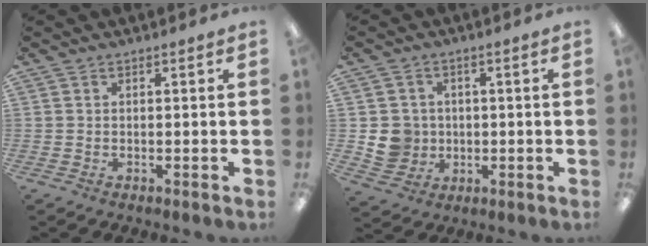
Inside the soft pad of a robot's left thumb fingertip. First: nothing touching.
{"total": 7.0, "force": [0.0, 6.9, 1.4], "torque": [-0.040, 0.009, 0.006]}